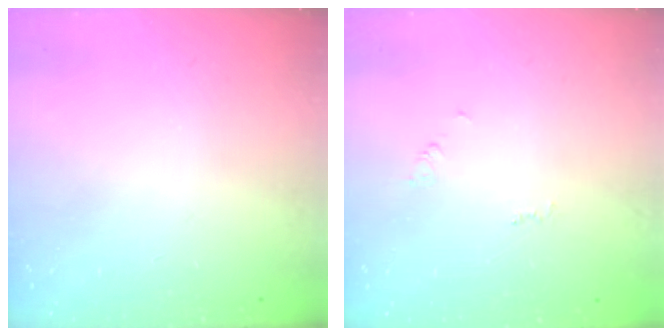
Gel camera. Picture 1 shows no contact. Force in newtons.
{"total": 2.5, "press": 2.5, "slide": 0.4}